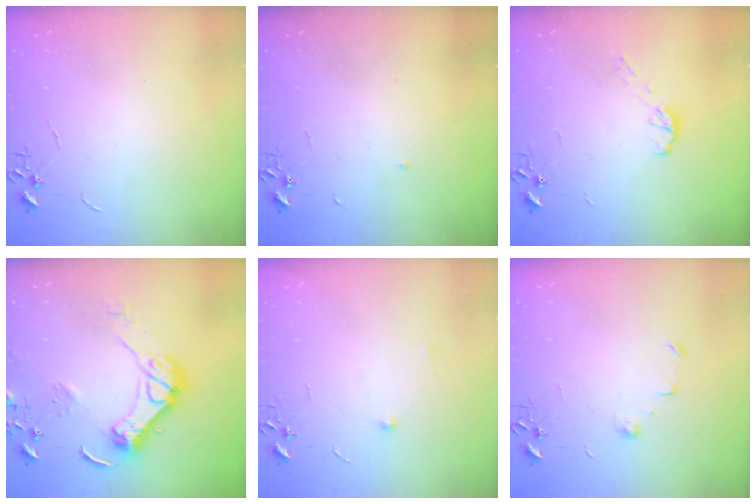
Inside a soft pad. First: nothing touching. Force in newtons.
{"total": 4.2, "press": 4.2, "slide": 0.6}
{"total": 5.4, "press": 5.4, "slide": 0.4}
{"total": 15.0, "press": 14.9, "slide": 1.4}
{"total": 5.0, "press": 4.8, "slide": 1.3}
{"total": 8.0, "press": 7.9, "slide": 0.7}